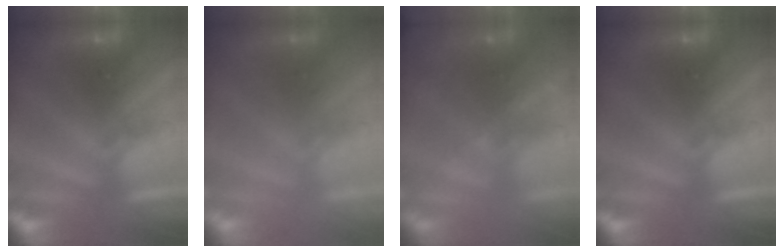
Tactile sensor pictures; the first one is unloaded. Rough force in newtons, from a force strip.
{"total": 2.2}
{"total": 7.6}
{"total": 0.0}